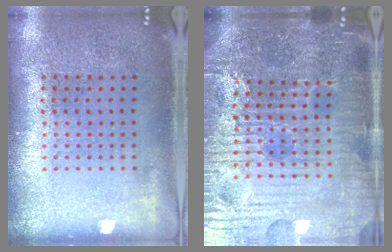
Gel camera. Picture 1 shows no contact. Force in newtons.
{"total": 6.0, "press": 5.6, "slide": 2.2}